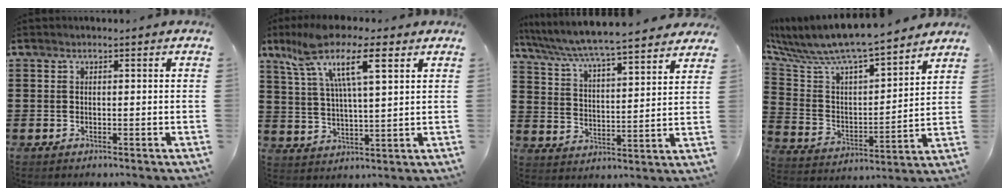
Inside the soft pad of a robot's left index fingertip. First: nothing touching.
{"total": 11.4, "force": [6.5, 2.7, 9.0], "torque": [-0.191, -0.005, 0.112]}
{"total": 5.3, "force": [5.0, -0.1, 1.7], "torque": [-0.057, -0.037, 0.080]}
{"total": 7.9, "force": [7.3, 0.7, 2.9], "torque": [-0.091, -0.061, 0.120]}